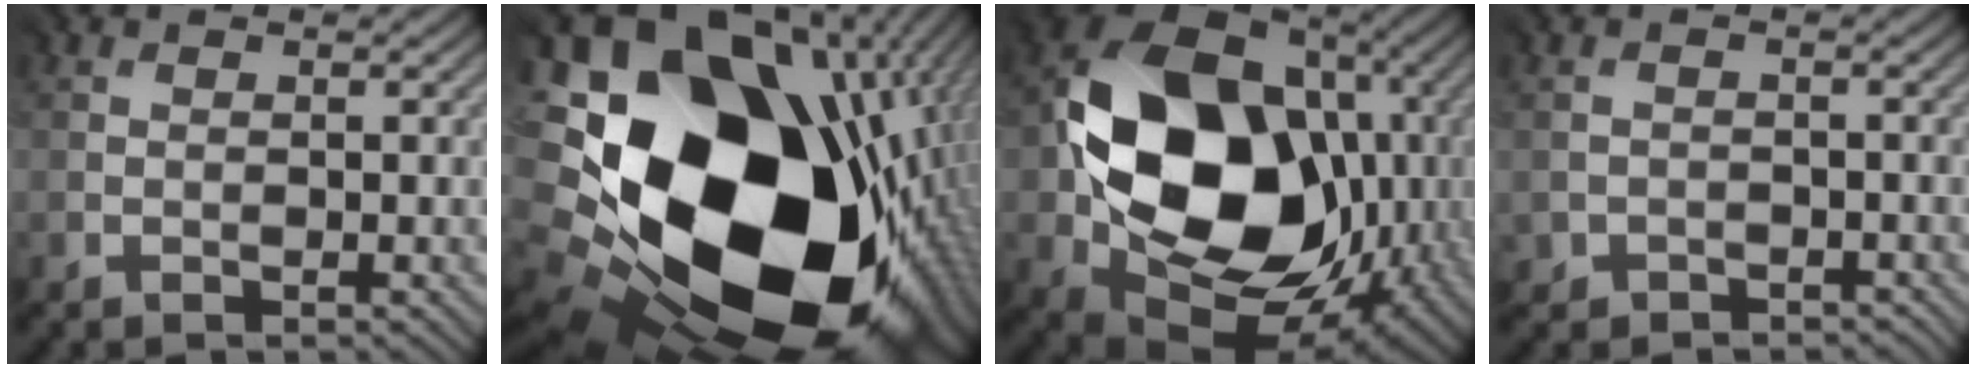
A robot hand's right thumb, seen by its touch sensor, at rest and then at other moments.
{"total": 24.5, "force": [-0.9, 18.7, 15.8], "torque": [-0.266, -0.100, -0.014]}
{"total": 20.2, "force": [0.2, 15.5, 13.0], "torque": [-0.267, -0.041, 0.022]}
{"total": 1.7, "force": [-1.3, 1.0, -0.2], "torque": [0.006, -0.006, -0.020]}